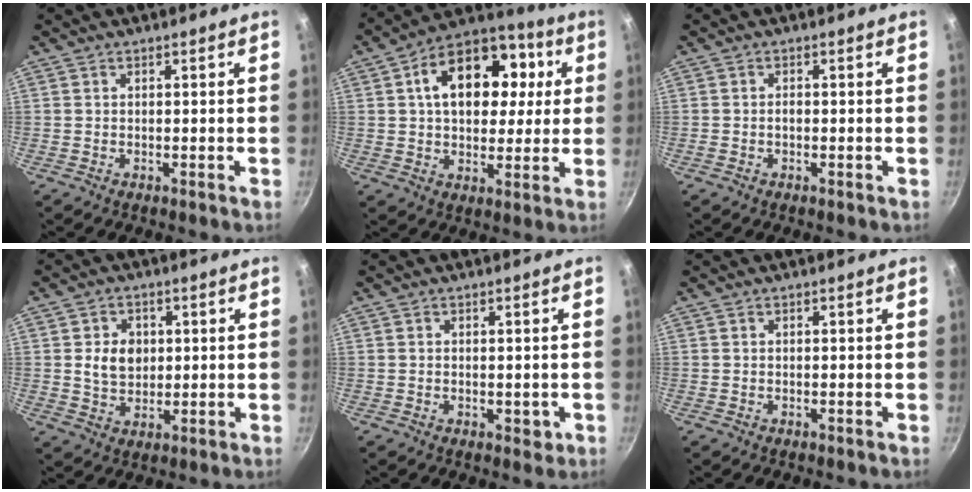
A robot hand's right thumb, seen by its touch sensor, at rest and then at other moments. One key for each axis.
{"total": 19.1, "fx": 4.4, "fy": 13.0, "fz": 13.4, "tx": -0.178, "ty": 0.018, "tz": 0.054}
{"total": 0.8, "fx": -0.2, "fy": 0.5, "fz": 0.6, "tx": -0.011, "ty": 0.004, "tz": -0.005}
{"total": 6.4, "fx": 1.0, "fy": 5.1, "fz": 3.8, "tx": -0.042, "ty": -0.005, "tz": 0.018}
{"total": 2.2, "fx": -0.4, "fy": 1.3, "fz": 1.7, "tx": -0.018, "ty": -0.002, "tz": -0.005}
{"total": 0.0}